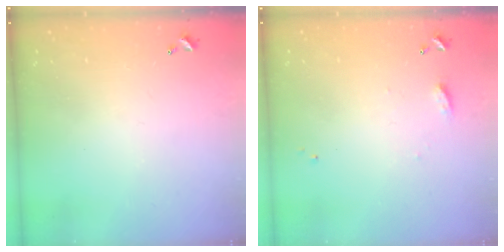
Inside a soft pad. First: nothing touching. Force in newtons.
{"total": 7.2, "press": 7.2, "slide": 0.7}